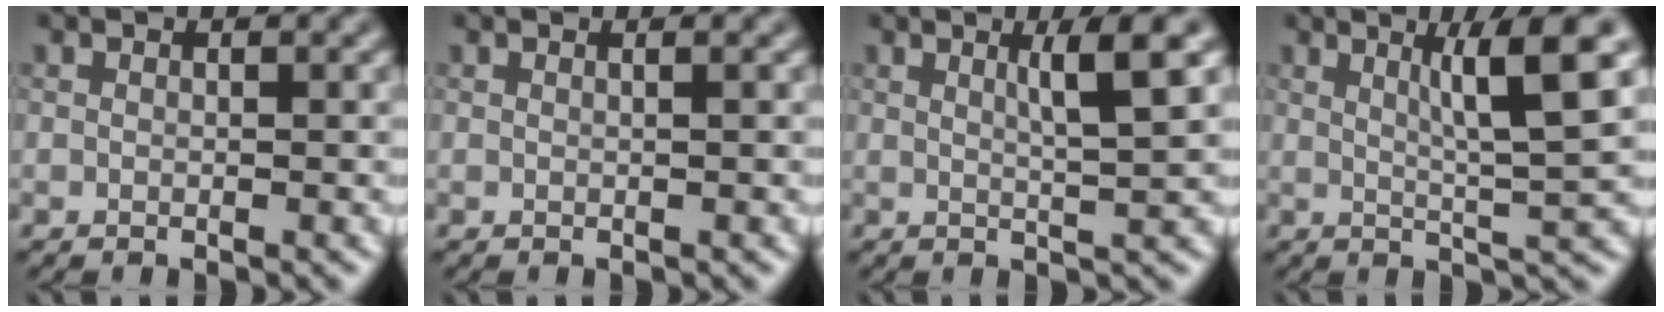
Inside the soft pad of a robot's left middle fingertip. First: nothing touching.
{"total": 1.2, "force": [0.5, 0.6, 1.0], "torque": [-0.005, 0.000, -0.009]}
{"total": 3.7, "force": [1.4, 0.4, 3.4], "torque": [-0.047, 0.004, 0.023]}
{"total": 6.4, "force": [2.2, 0.6, 6.0], "torque": [-0.088, 0.004, 0.040]}